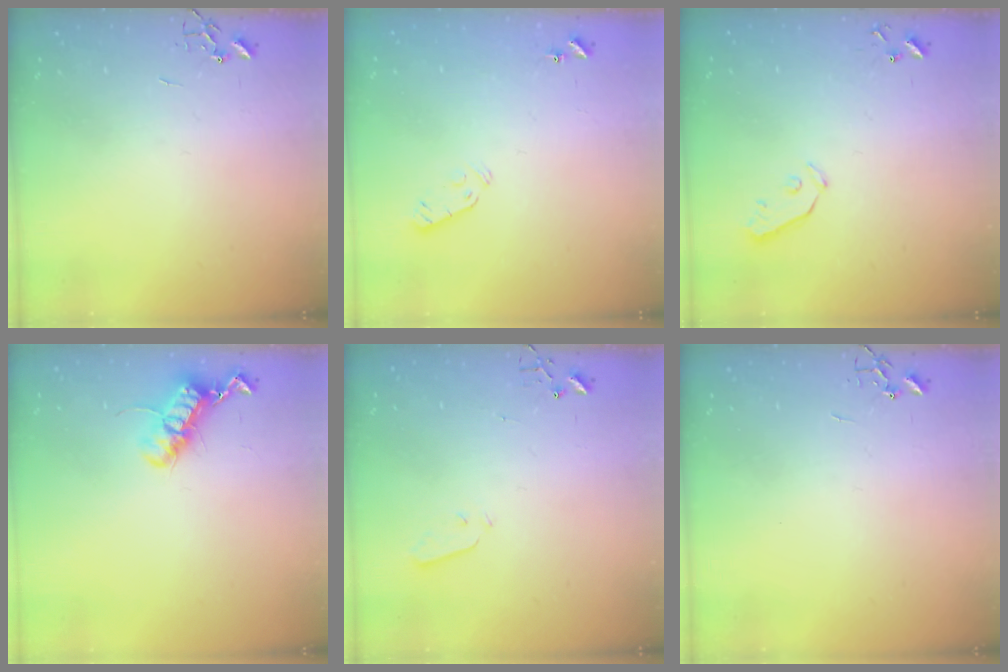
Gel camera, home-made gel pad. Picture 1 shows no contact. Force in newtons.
{"total": 3.9, "press": 3.8, "slide": 0.7}
{"total": 3.3, "press": 3.2, "slide": 0.5}
{"total": 12.2, "press": 12.2, "slide": 0.9}
{"total": 2.9, "press": 2.8, "slide": 0.8}
{"total": 0.0}